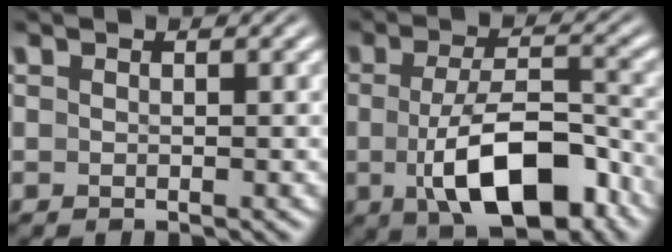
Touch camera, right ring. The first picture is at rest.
{"total": 8.7, "force": [-3.2, 3.4, 7.3], "torque": [-0.116, -0.019, -0.041]}